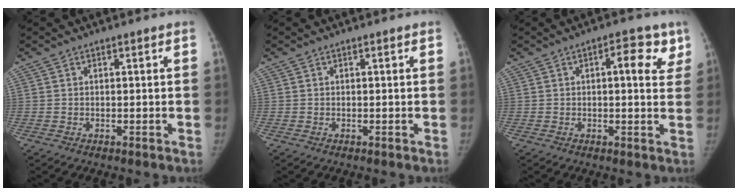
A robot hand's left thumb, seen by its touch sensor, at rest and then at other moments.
{"total": 0.0}
{"total": 6.7, "force": [2.5, 3.0, 5.4], "torque": [-0.040, -0.002, 0.023]}